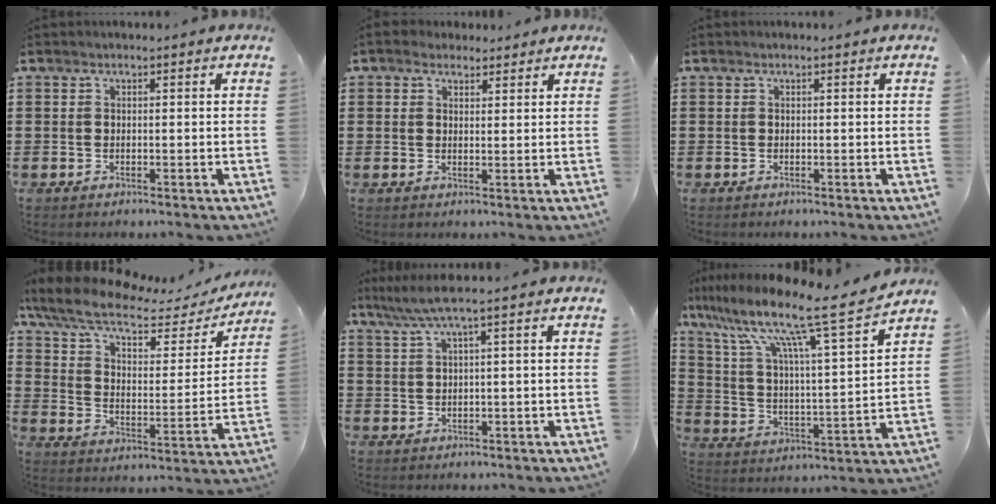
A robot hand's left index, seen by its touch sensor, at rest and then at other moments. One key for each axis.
{"total": 2.6, "fx": 2.3, "fy": 1.1, "fz": 0.5, "tx": -0.016, "ty": 0.003, "tz": 0.043}
{"total": 0.0}
{"total": 9.8, "fx": 7.2, "fy": 2.6, "fz": 6.2, "tx": -0.143, "ty": -0.030, "tz": 0.122}
{"total": 3.4, "fx": 1.3, "fy": -0.2, "fz": 3.2, "tx": -0.070, "ty": -0.005, "tz": 0.018}
{"total": 12.5, "fx": 10.0, "fy": 0.1, "fz": 7.6, "tx": -0.175, "ty": -0.071, "tz": 0.157}